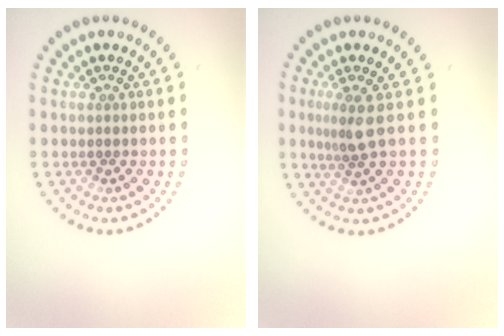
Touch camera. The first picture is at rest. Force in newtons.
{"total": 2.4, "press": 1.7, "slide": 1.6}